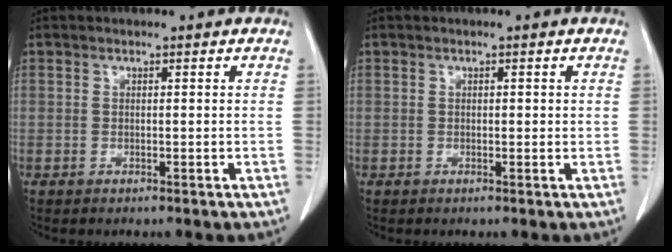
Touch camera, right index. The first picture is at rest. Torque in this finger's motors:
{"motor_torque": [-0.20, 0.09, -0.02, -0.01]}